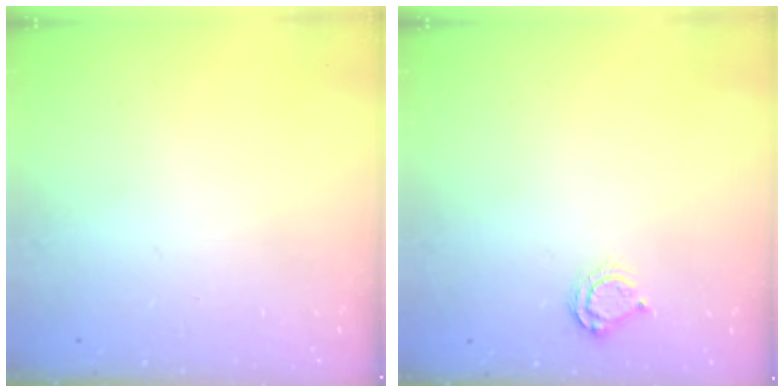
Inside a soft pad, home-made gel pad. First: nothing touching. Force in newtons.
{"total": 5.3, "press": 5.3, "slide": 0.7}